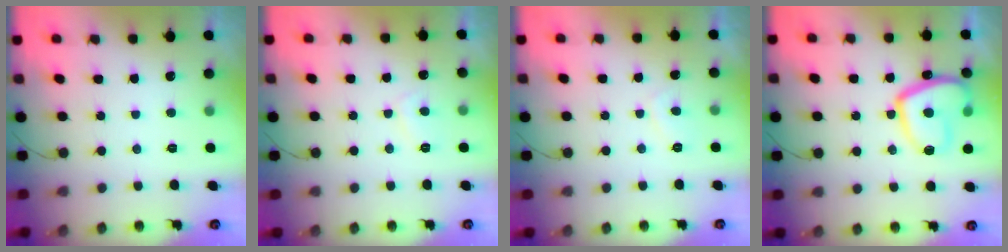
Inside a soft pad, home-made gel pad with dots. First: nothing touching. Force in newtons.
{"total": 2.9, "press": 2.9, "slide": 0.5}
{"total": 2.3, "press": 2.2, "slide": 0.8}
{"total": 15.1, "press": 15.0, "slide": 1.9}